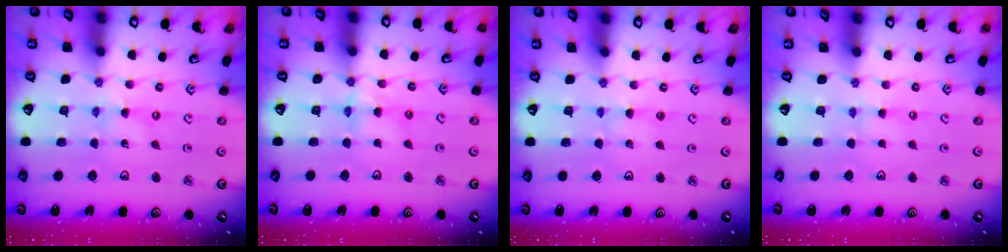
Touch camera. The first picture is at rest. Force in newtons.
{"total": 5.7, "press": 5.7, "slide": 0.5}
{"total": 2.4, "press": 2.3, "slide": 0.3}
{"total": 2.5, "press": 2.5, "slide": 0.3}